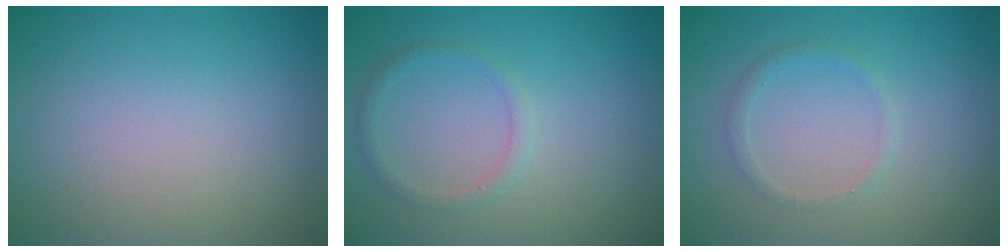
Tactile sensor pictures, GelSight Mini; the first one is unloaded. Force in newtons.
{"total": 1.3, "press": 1.3, "slide": 0.0}
{"total": 1.1, "press": 1.1, "slide": 0.0}